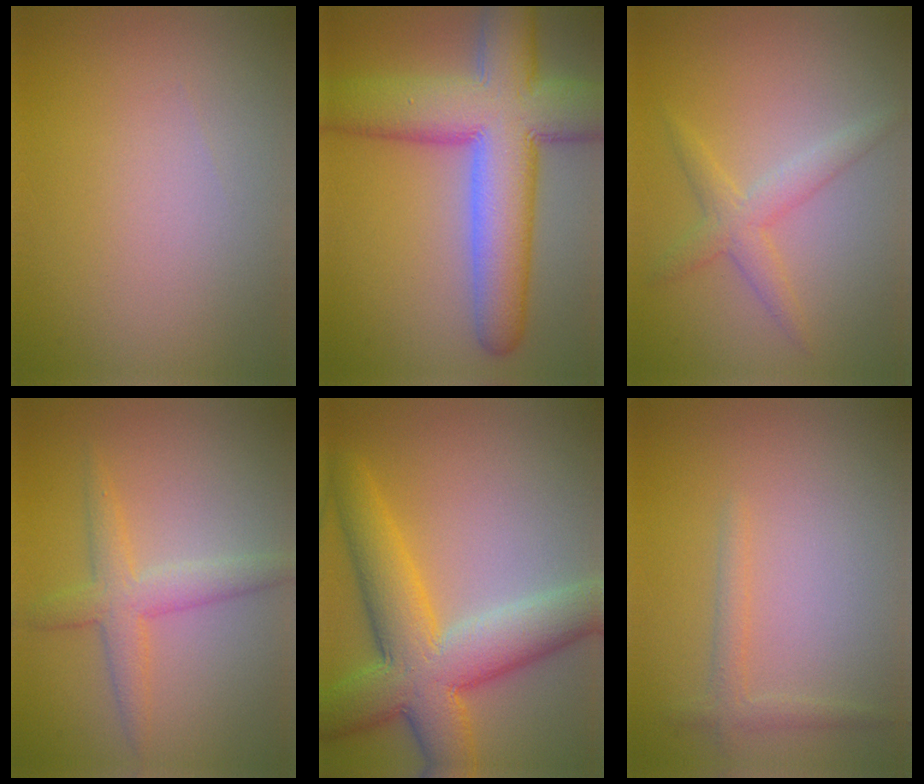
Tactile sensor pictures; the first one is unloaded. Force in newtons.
{"total": 12.2, "press": 12.2, "slide": 0.7}
{"total": 2.5, "press": 2.5, "slide": 0.1}
{"total": 3.3, "press": 3.3, "slide": 0.0}
{"total": 9.6, "press": 9.6, "slide": 0.3}
{"total": 1.4, "press": 1.4, "slide": 0.1}